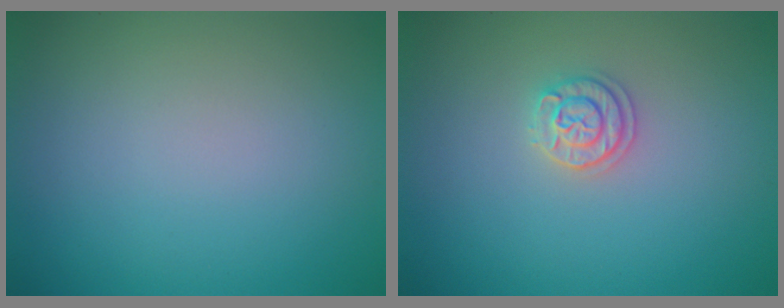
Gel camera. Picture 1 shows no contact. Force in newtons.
{"total": 1.9, "press": 1.9, "slide": 0.2}